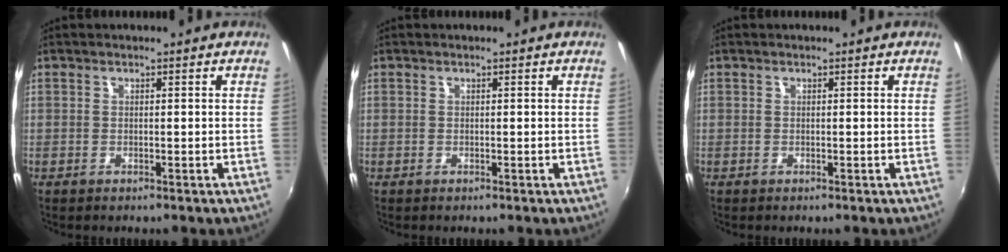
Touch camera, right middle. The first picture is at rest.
{"total": 0.0}
{"total": 0.0}